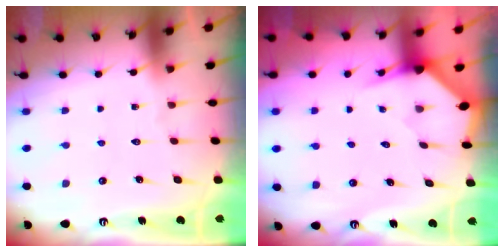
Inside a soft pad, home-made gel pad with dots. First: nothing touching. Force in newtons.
{"total": 2.8, "press": 2.8, "slide": 0.2}